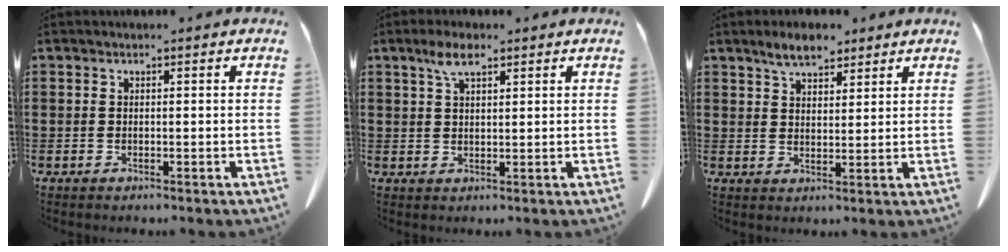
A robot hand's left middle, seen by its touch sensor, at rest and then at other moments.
{"total": 4.2, "force": [2.4, 1.5, 3.1], "torque": [-0.068, 0.004, 0.044]}
{"total": 4.9, "force": [4.0, 1.7, 2.1], "torque": [-0.051, -0.004, 0.076]}